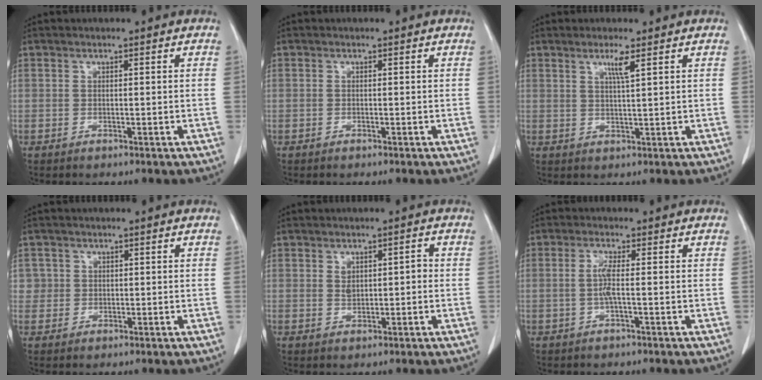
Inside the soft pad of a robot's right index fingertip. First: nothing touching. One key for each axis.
{"total": 0.0}
{"total": 2.6, "fx": 1.5, "fy": -0.2, "fz": 2.1, "tx": -0.045, "ty": -0.003, "tz": 0.028}
{"total": 2.1, "fx": 0.5, "fy": 2.0, "fz": -0.2, "tx": 0.023, "ty": 0.006, "tz": 0.007}
{"total": 2.2, "fx": 0.3, "fy": 1.4, "fz": 1.7, "tx": -0.025, "ty": 0.011, "tz": 0.013}
{"total": 2.3, "fx": -0.2, "fy": -0.1, "fz": 2.3, "tx": -0.046, "ty": 0.002, "tz": -0.003}